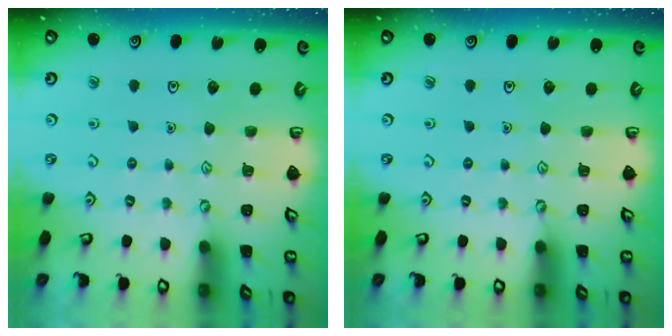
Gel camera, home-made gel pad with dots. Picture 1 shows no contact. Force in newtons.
{"total": 0.0}